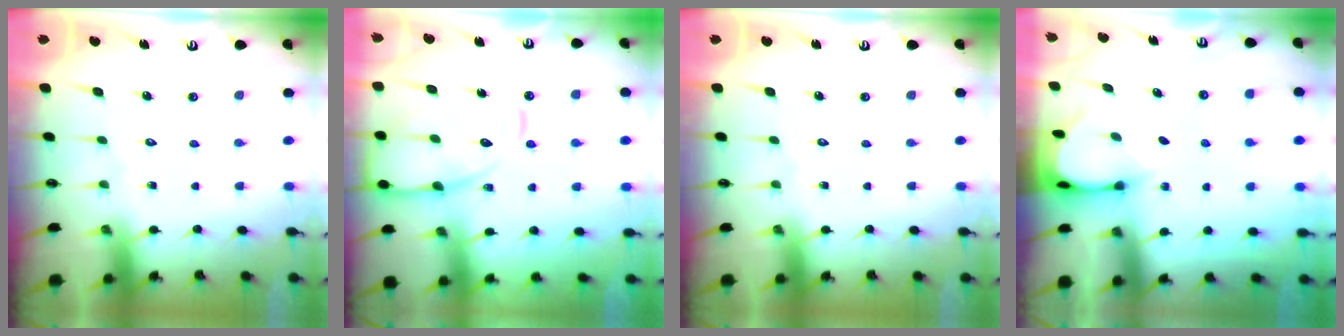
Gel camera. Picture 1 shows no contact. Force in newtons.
{"total": 13.7, "press": 13.6, "slide": 1.4}
{"total": 0.0}
{"total": 3.0, "press": 3.0, "slide": 0.2}